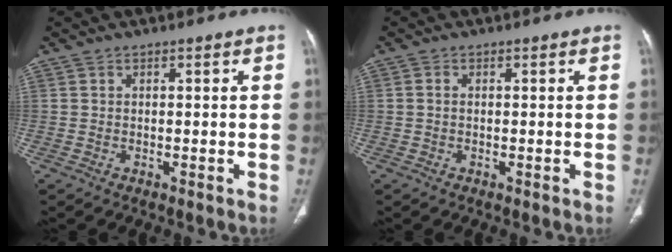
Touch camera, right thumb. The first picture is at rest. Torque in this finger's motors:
{"motor_torque": [-0.07, -0.55, -0.05, 0.46, -0.03]}